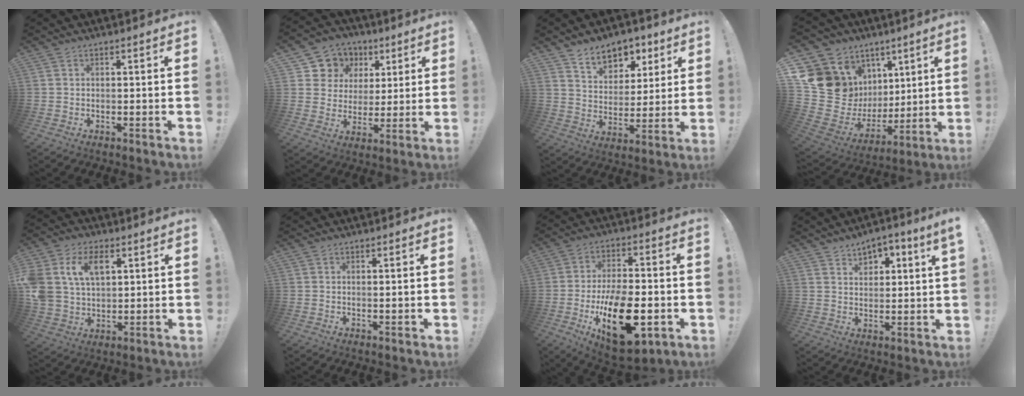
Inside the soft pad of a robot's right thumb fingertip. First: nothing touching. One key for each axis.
{"total": 9.4, "fx": 3.6, "fy": 8.5, "fz": 1.6, "tx": -0.019, "ty": -0.028, "tz": 0.077}
{"total": 10.0, "fx": 6.9, "fy": 6.6, "fz": 2.9, "tx": -0.033, "ty": -0.053, "tz": 0.130}
{"total": 18.4, "fx": 6.6, "fy": 15.2, "fz": 8.1, "tx": -0.149, "ty": -0.055, "tz": 0.166}
{"total": 13.5, "fx": 5.2, "fy": 9.7, "fz": 7.8, "tx": -0.145, "ty": -0.010, "tz": 0.100}
{"total": 0.9, "fx": 0.1, "fy": -0.1, "fz": 0.9, "tx": -0.006, "ty": -0.005, "tz": 0.000}
{"total": 22.6, "fx": -7.0, "fy": 11.6, "fz": 18.1, "tx": -0.292, "ty": 0.035, "tz": -0.099}
{"total": 5.3, "fx": 4.1, "fy": 1.8, "fz": 2.8, "tx": -0.037, "ty": -0.018, "tz": 0.068}